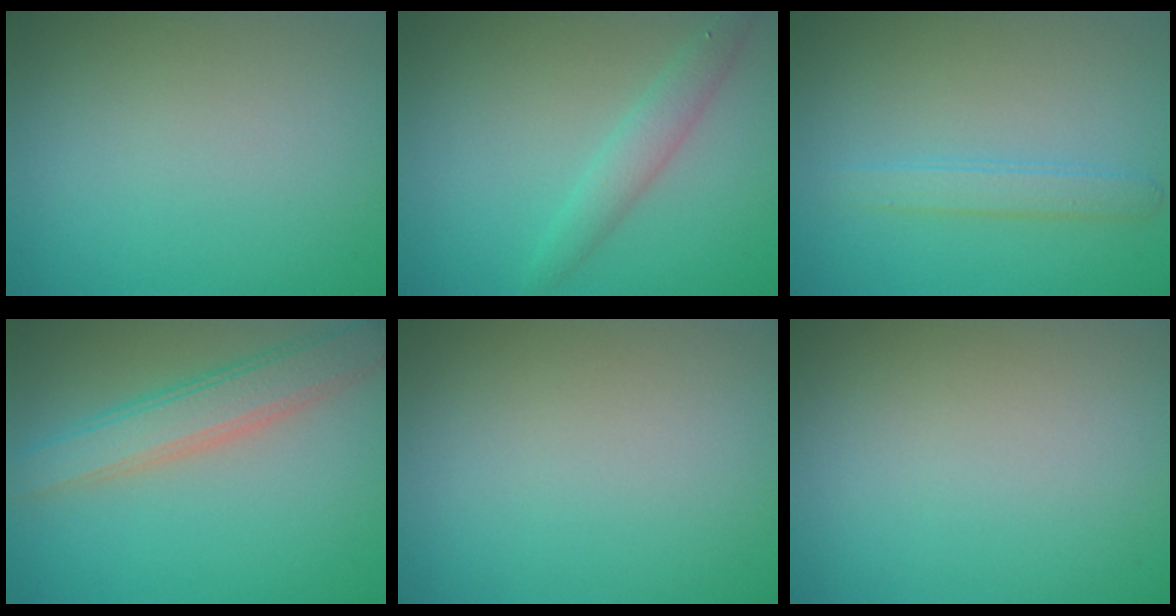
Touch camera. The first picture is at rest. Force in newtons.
{"total": 2.3, "press": 2.3, "slide": 0.0}
{"total": 1.8, "press": 1.8, "slide": 0.1}
{"total": 4.5, "press": 4.5, "slide": 0.1}
{"total": 0.0}
{"total": 0.0}